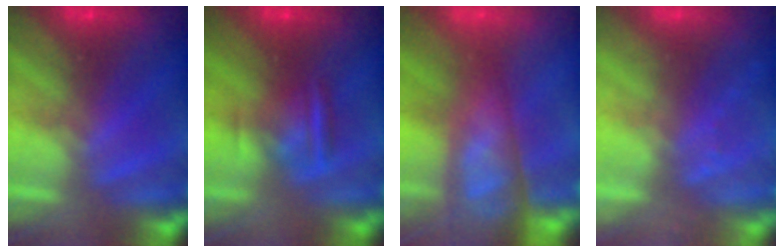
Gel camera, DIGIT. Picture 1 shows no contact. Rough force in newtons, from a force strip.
{"total": 8.2}
{"total": 10.5}
{"total": 2.2}